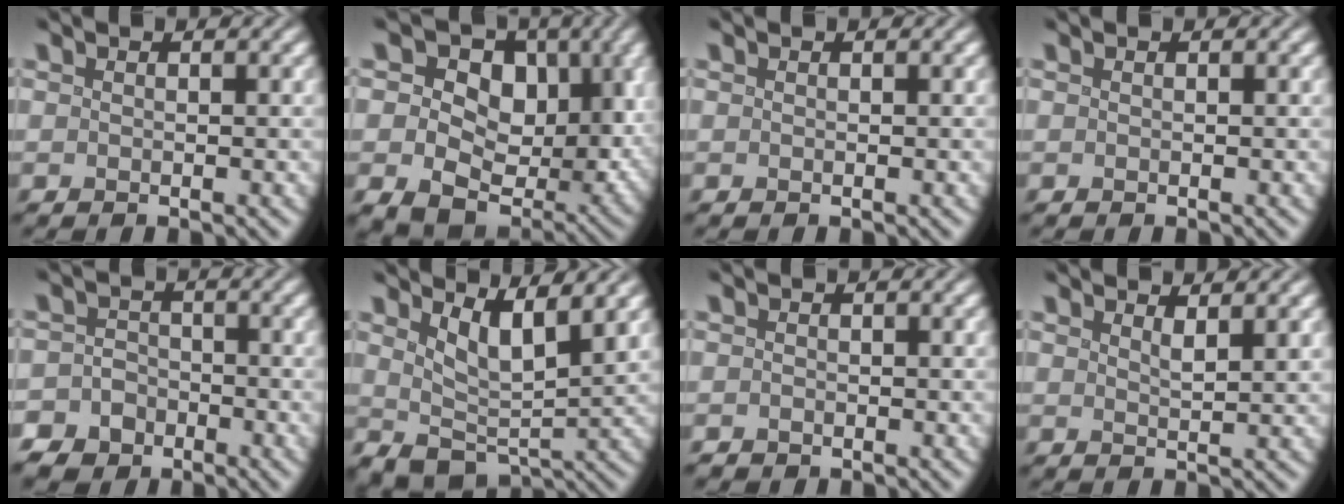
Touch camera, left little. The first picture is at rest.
{"total": 12.1, "force": [1.0, 8.9, 8.1], "torque": [-0.132, -0.020, 0.015]}
{"total": 0.0}
{"total": 0.0}
{"total": 8.0, "force": [-4.9, 6.2, 1.1], "torque": [-0.017, -0.022, -0.099]}
{"total": 3.8, "force": [1.8, 1.5, 3.0], "torque": [-0.064, -0.016, 0.039]}
{"total": 0.7, "force": [-0.5, 0.5, 0.0], "torque": [0.003, -0.005, -0.007]}
{"total": 1.0, "force": [0.9, 0.0, 0.6], "torque": [-0.012, -0.001, 0.016]}